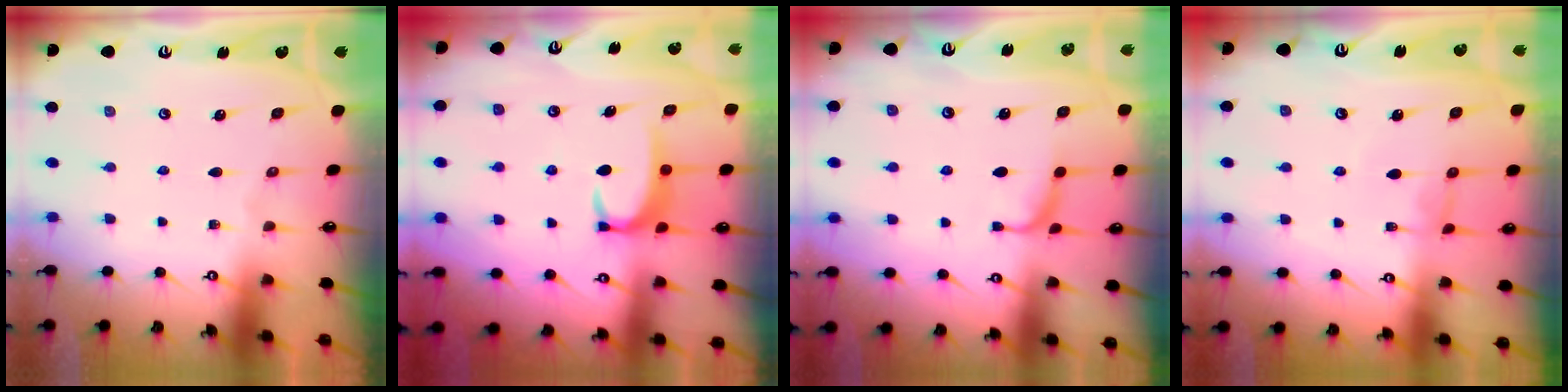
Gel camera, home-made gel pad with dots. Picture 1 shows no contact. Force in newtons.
{"total": 3.4, "press": 3.4, "slide": 0.4}
{"total": 1.5, "press": 1.3, "slide": 0.6}
{"total": 0.7, "press": 0.3, "slide": 0.6}